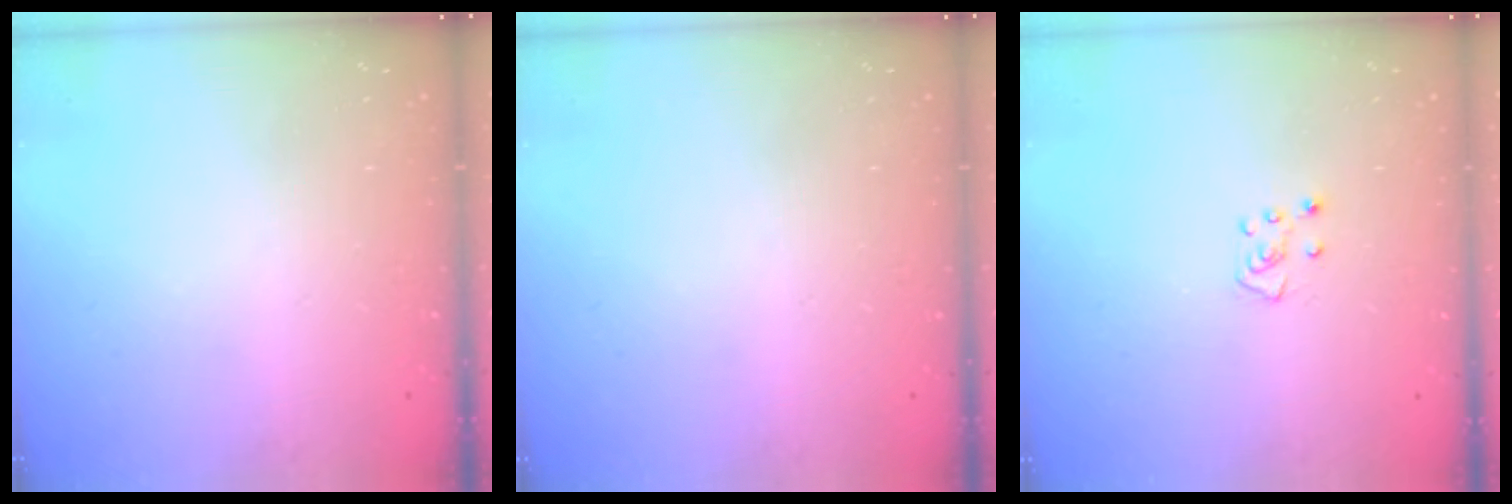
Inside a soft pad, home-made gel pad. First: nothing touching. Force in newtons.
{"total": 0.0}
{"total": 3.7, "press": 3.6, "slide": 0.4}